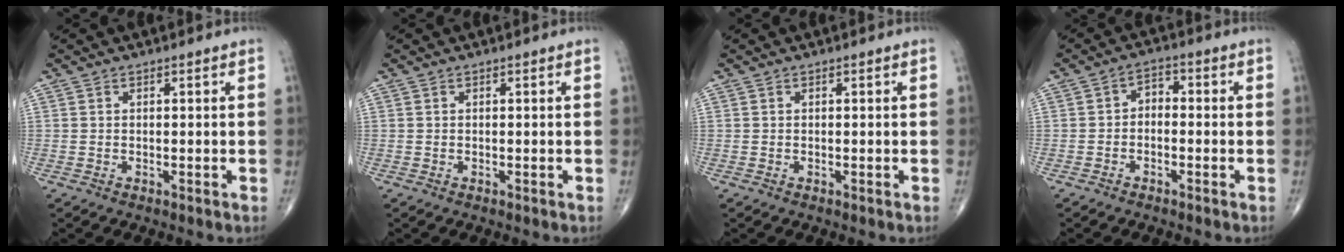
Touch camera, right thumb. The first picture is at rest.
{"total": 0.0}
{"total": 0.0}
{"total": 3.1, "force": [-0.8, 2.1, 2.2], "torque": [-0.021, 0.022, -0.026]}